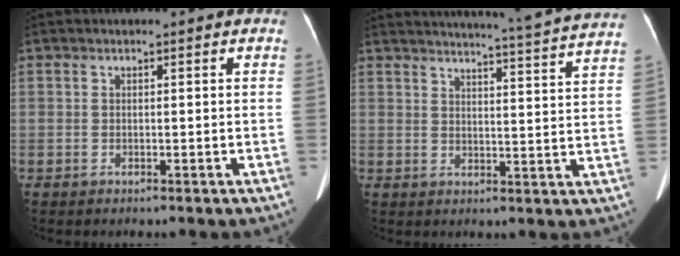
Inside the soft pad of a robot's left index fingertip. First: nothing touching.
{"total": 21.8, "force": [20.6, -1.3, 7.2], "torque": [-0.113, -0.064, 0.240]}